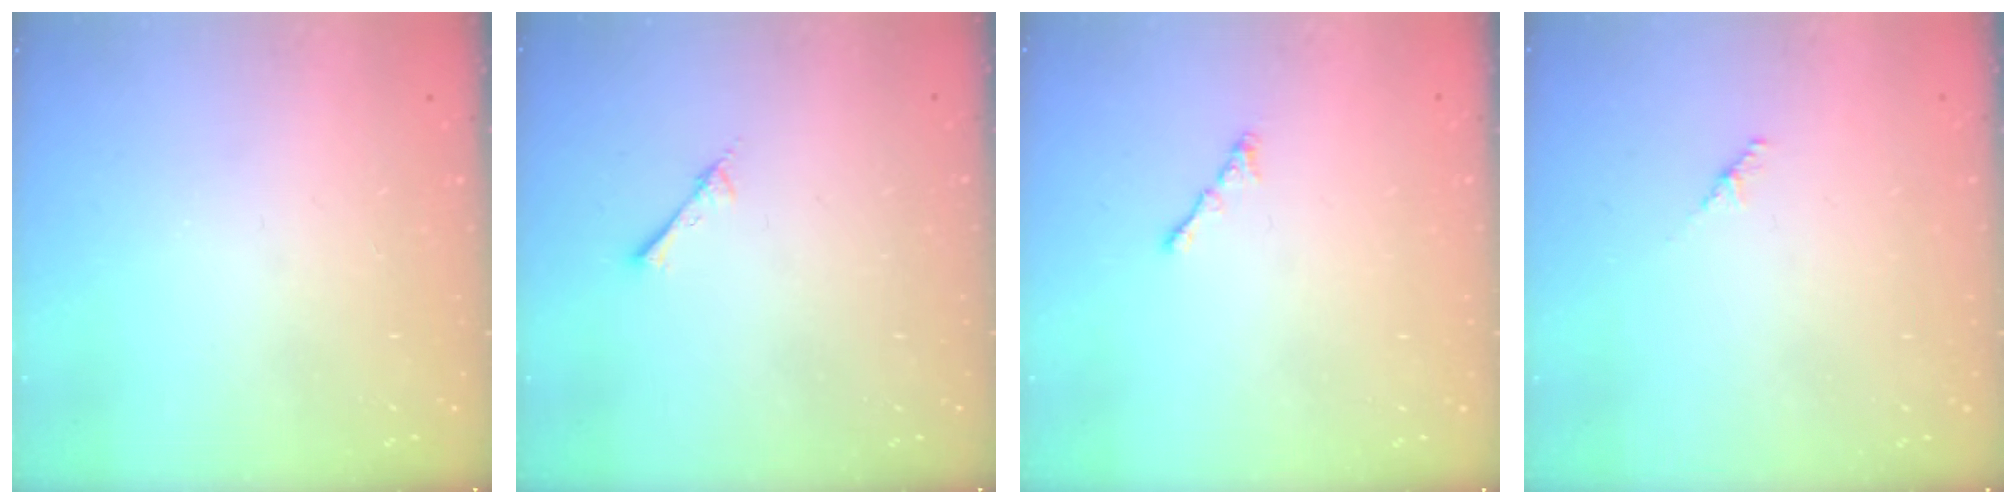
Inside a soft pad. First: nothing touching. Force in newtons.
{"total": 2.8, "press": 2.8, "slide": 0.3}
{"total": 0.0}
{"total": 2.9, "press": 2.8, "slide": 0.8}